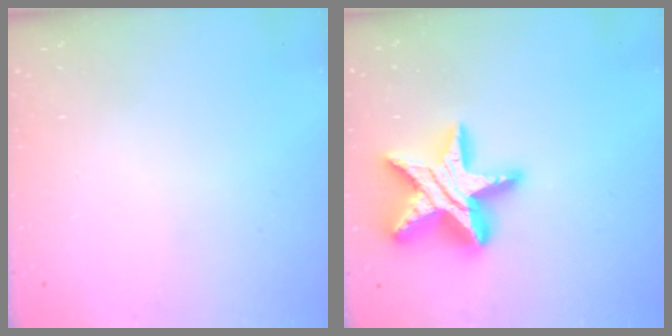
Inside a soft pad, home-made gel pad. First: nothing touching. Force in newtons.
{"total": 23.2, "press": 23.1, "slide": 1.8}